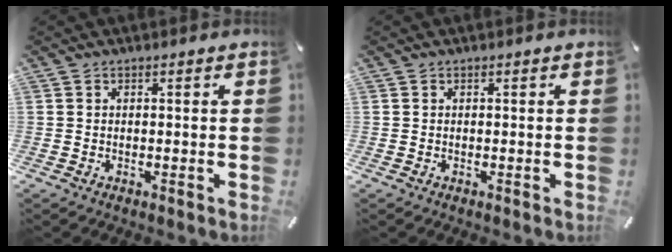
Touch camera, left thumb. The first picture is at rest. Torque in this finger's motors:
{"motor_torque": [-0.07, 0.10, -0.02, -0.04, 0.00]}